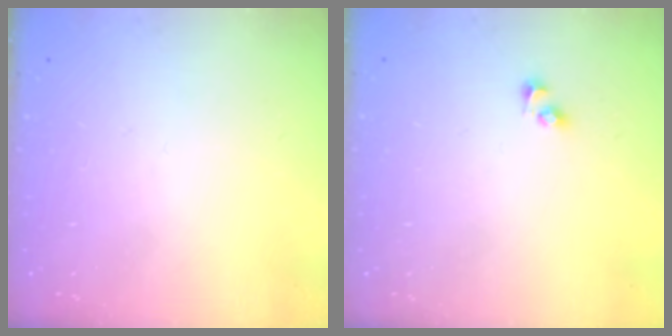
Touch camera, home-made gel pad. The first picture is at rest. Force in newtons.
{"total": 2.5, "press": 2.5, "slide": 0.3}